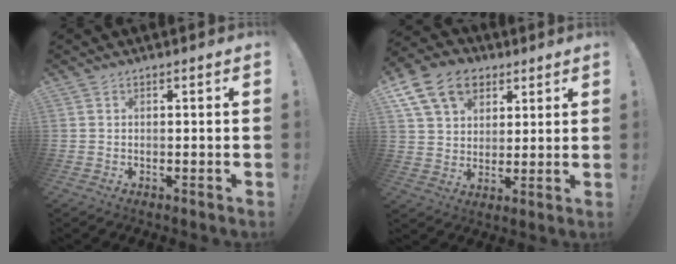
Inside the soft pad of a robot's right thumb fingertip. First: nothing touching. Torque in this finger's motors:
{"motor_torque": [1.69, 1.80, 0.20, 0.11, 0.13]}